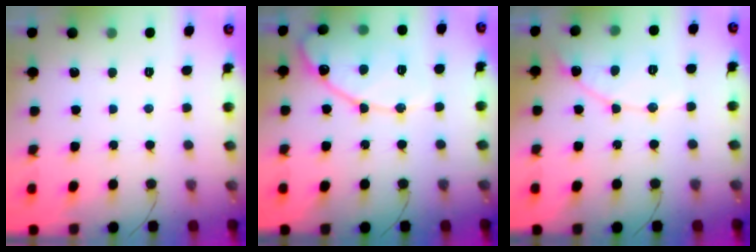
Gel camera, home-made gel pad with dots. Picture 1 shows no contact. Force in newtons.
{"total": 14.7, "press": 14.7, "slide": 1.0}
{"total": 9.2, "press": 9.2, "slide": 0.7}